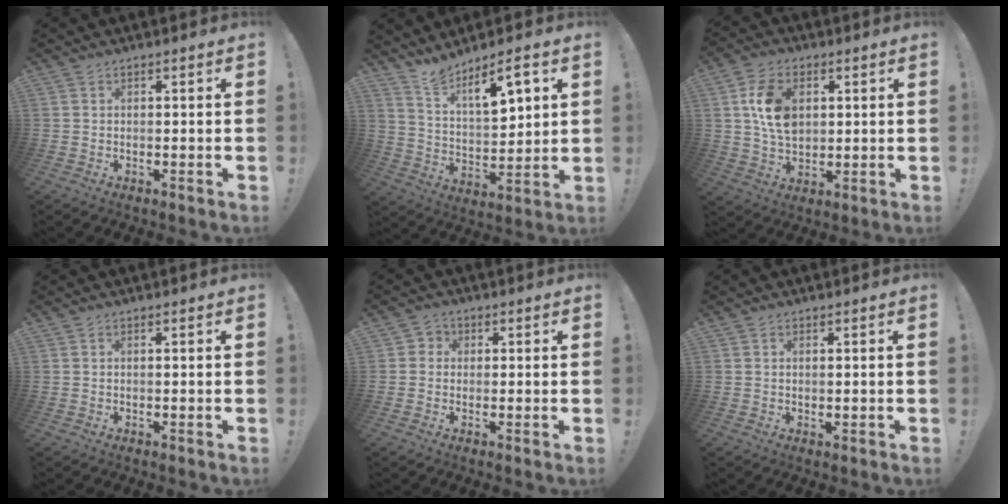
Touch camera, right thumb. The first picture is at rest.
{"total": 10.9, "force": [7.9, 3.1, 6.7], "torque": [-0.107, -0.051, 0.137]}
{"total": 12.5, "force": [2.8, 8.9, 8.3], "torque": [-0.139, 0.011, 0.053]}
{"total": 0.0}
{"total": 2.8, "force": [-0.6, 2.5, 1.1], "torque": [-0.014, 0.008, -0.011]}
{"total": 0.5, "force": [0.4, 0.0, 0.3], "torque": [-0.001, -0.003, 0.007]}